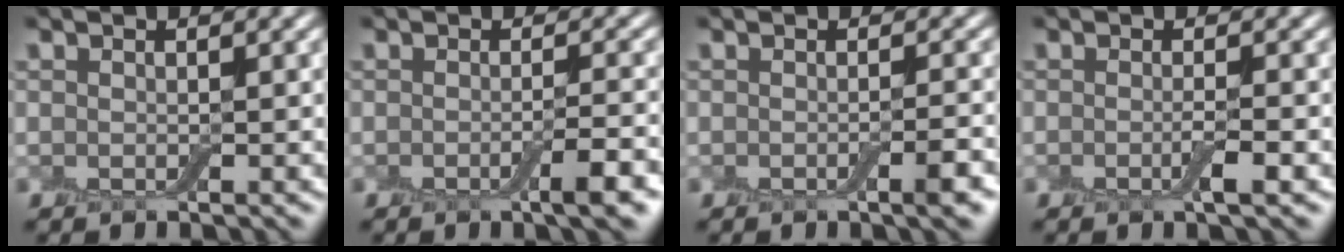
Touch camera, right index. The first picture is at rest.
{"total": 2.9, "force": [-1.3, 0.4, 2.5], "torque": [-0.039, -0.006, -0.022]}
{"total": 1.8, "force": [-0.8, 0.2, 1.6], "torque": [-0.025, -0.006, -0.013]}
{"total": 1.4, "force": [-0.7, 0.0, 1.2], "torque": [-0.021, -0.007, -0.013]}